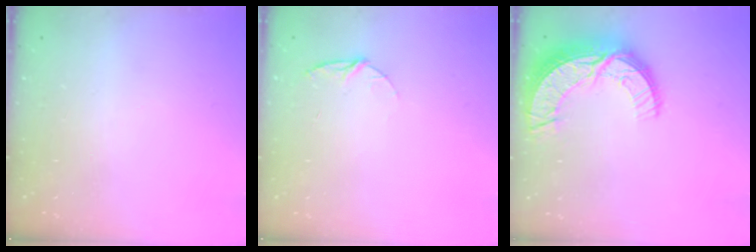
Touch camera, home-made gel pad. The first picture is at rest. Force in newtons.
{"total": 5.2, "press": 5.2, "slide": 0.5}
{"total": 15.2, "press": 15.2, "slide": 1.0}